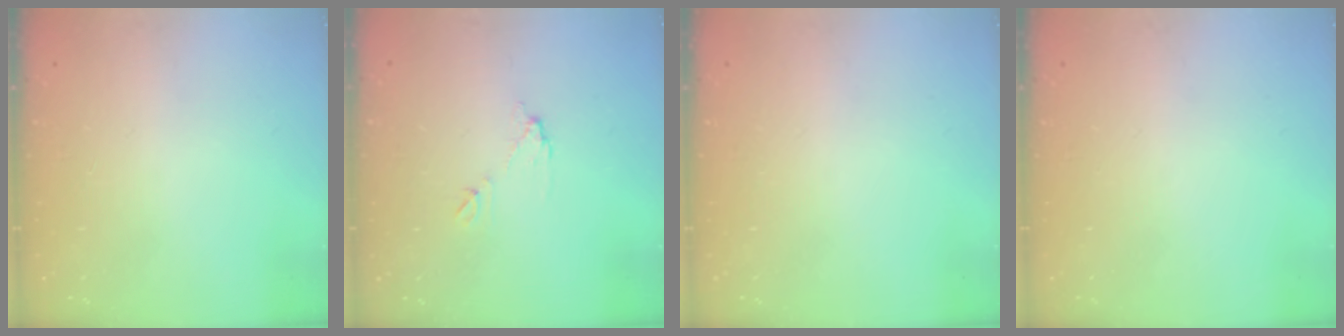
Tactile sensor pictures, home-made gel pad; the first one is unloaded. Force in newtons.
{"total": 6.2, "press": 6.2, "slide": 0.2}
{"total": 0.0}
{"total": 0.0}